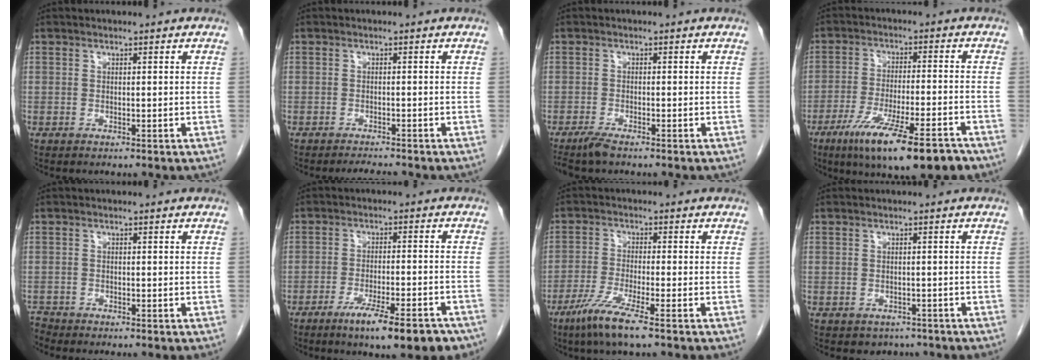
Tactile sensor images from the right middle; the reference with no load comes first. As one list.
[{"total": 2.0, "force": [-1.9, -0.3, 0.4], "torque": [-0.013, -0.010, -0.027]}, {"total": 2.6, "force": [-2.1, 0.2, 1.5], "torque": [-0.033, -0.008, -0.040]}, {"total": 15.3, "force": [-10.0, 2.2, 11.4], "torque": [-0.169, -0.031, -0.160]}, {"total": 0.9, "force": [-0.9, 0.2, -0.1], "torque": [0.000, -0.003, -0.019]}, {"total": 11.4, "force": [-7.9, 1.9, 8.0], "torque": [-0.106, -0.013, -0.113]}, {"total": 7.0, "force": [-4.4, -0.2, 5.4], "torque": [-0.112, -0.021, -0.086]}, {"total": 2.9, "force": [-2.3, 1.8, 0.3], "torque": [-0.006, 0.004, -0.029]}]